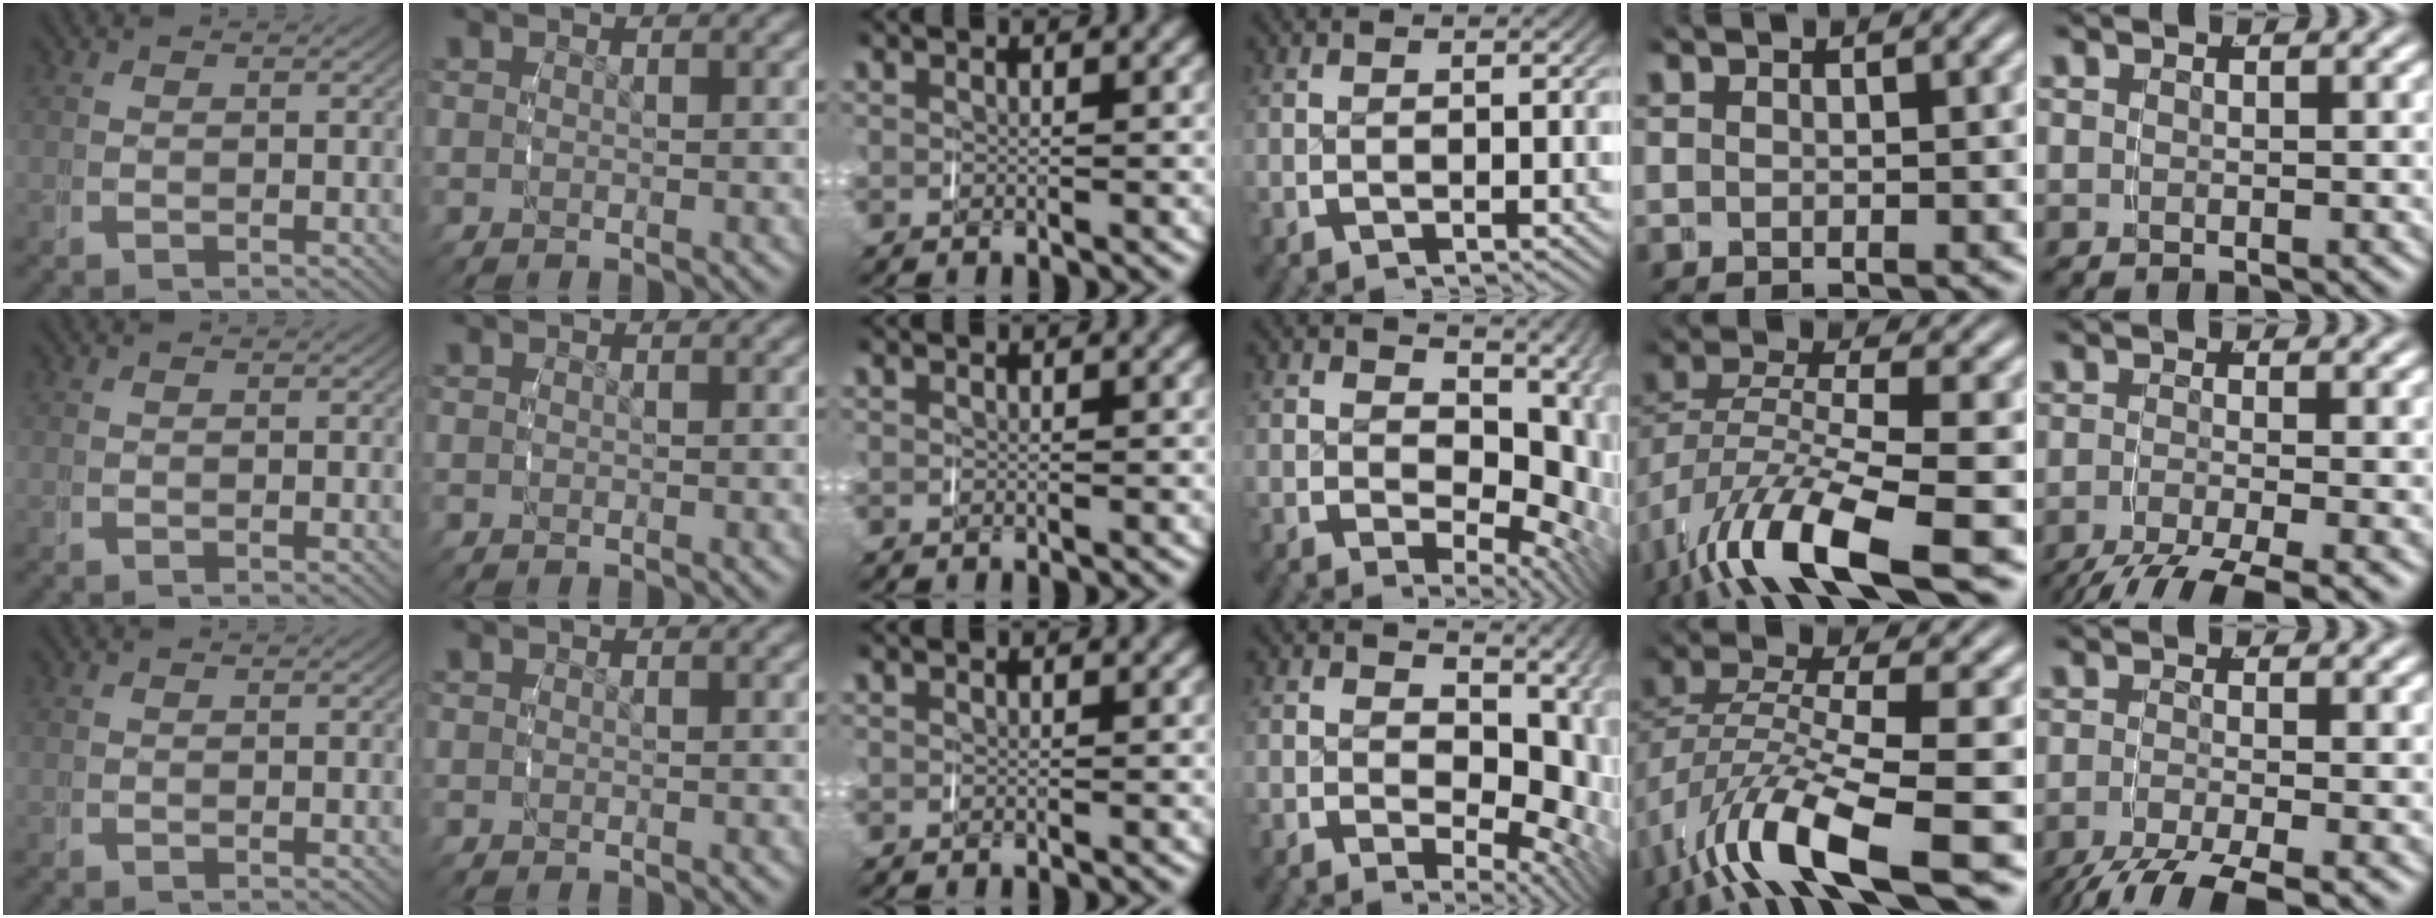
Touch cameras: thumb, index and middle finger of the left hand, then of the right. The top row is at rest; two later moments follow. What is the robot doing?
{"motion": "grasp_and_lifting", "object": "plastic wrap"}